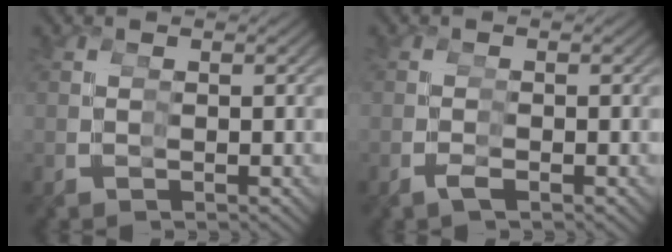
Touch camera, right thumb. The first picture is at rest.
{"total": 0.9, "force": [-0.8, 0.0, 0.5], "torque": [-0.021, -0.006, -0.010]}